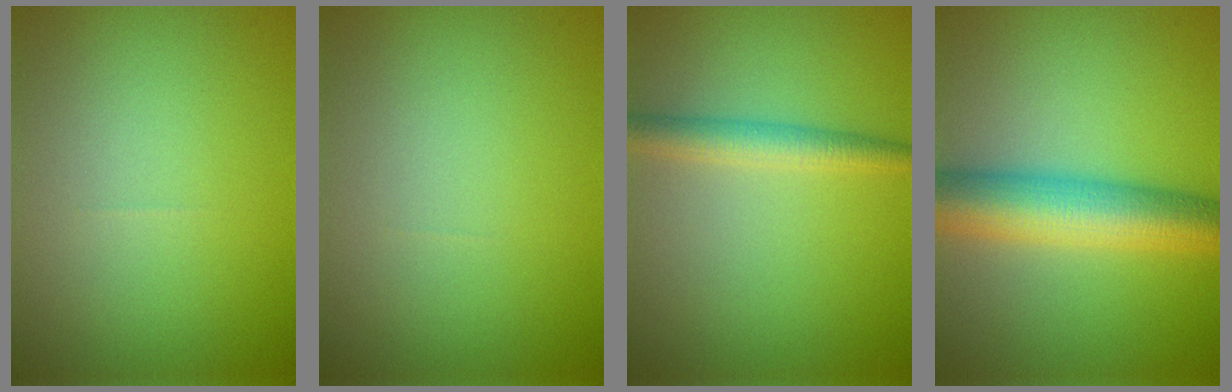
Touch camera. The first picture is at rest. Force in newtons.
{"total": 0.0}
{"total": 2.6, "press": 2.6, "slide": 0.0}
{"total": 7.8, "press": 7.8, "slide": 0.1}